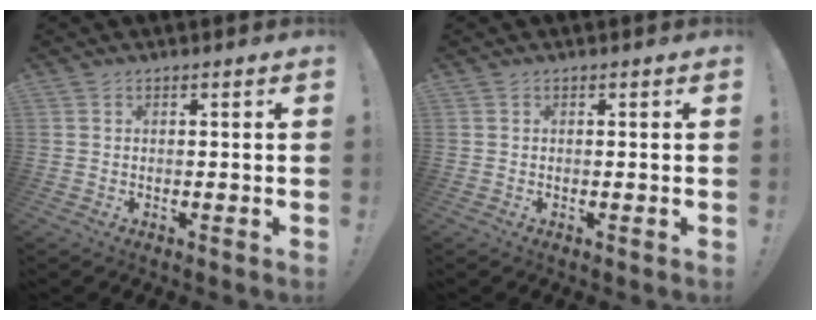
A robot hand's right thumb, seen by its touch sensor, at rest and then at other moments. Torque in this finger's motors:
{"motor_torque": [-0.16, -0.16, -0.11, 0.17, -0.03]}